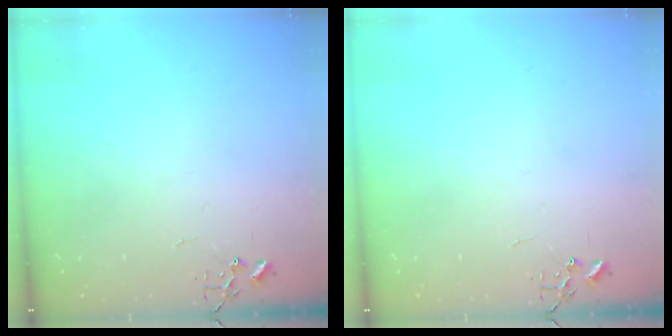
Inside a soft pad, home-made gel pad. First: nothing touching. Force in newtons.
{"total": 0.0}